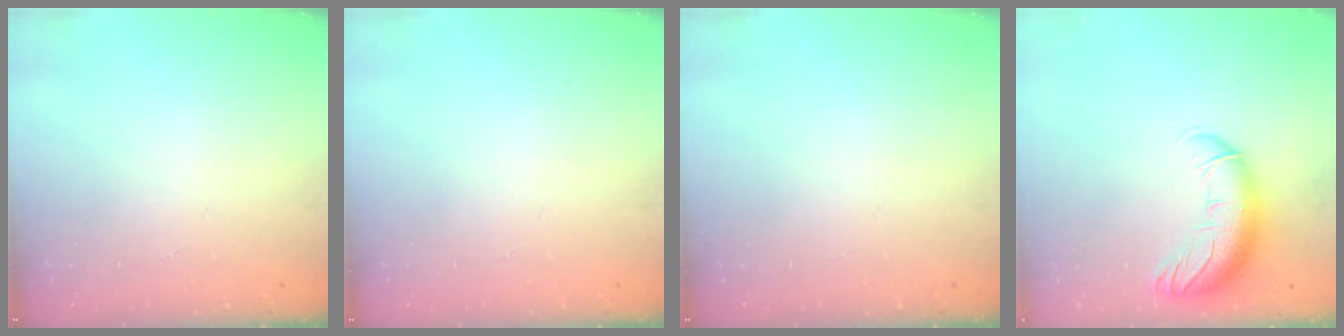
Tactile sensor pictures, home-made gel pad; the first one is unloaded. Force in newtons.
{"total": 0.0}
{"total": 0.0}
{"total": 12.4, "press": 12.0, "slide": 2.9}